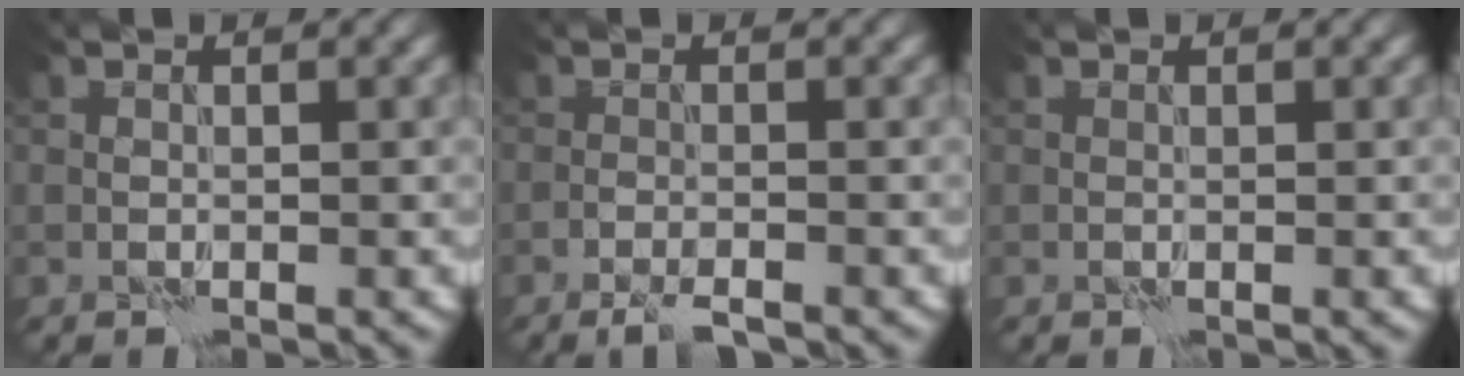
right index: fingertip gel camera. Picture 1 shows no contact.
{"total": 2.1, "force": [-1.6, 0.2, 1.3], "torque": [-0.027, -0.001, -0.032]}
{"total": 0.0}